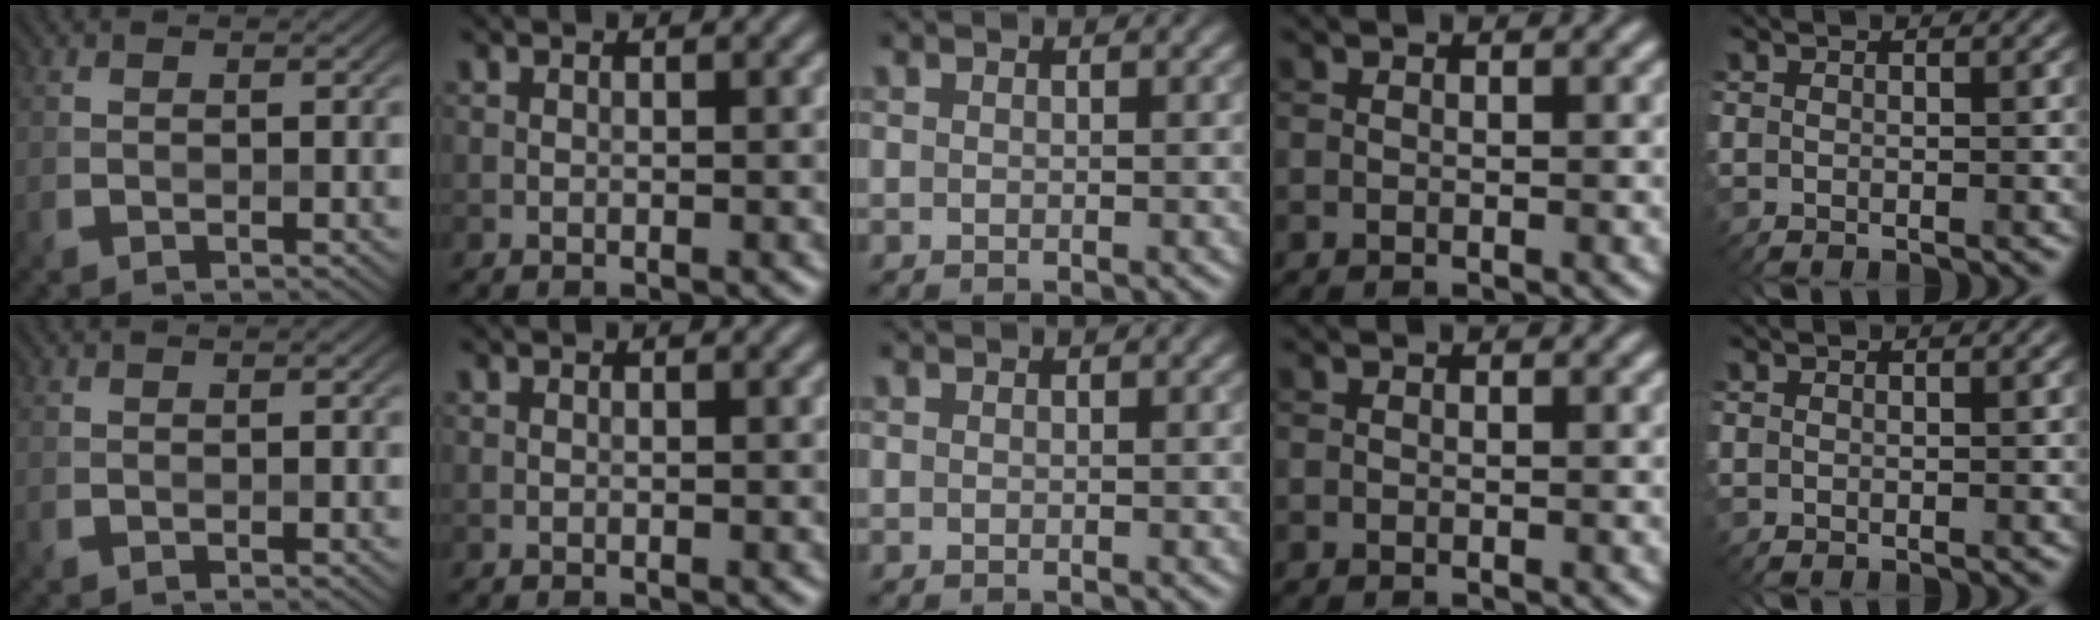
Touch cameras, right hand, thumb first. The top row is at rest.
{}